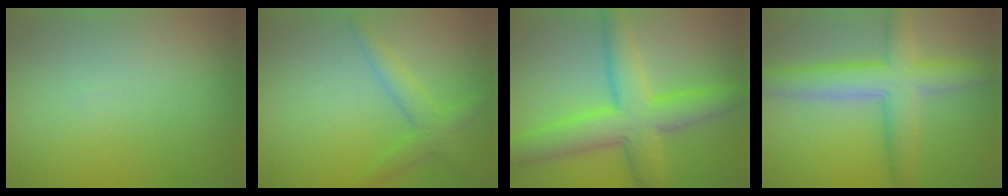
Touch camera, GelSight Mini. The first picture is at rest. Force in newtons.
{"total": 2.6, "press": 2.6, "slide": 0.2}
{"total": 7.2, "press": 7.2, "slide": 0.1}
{"total": 5.9, "press": 5.9, "slide": 0.2}